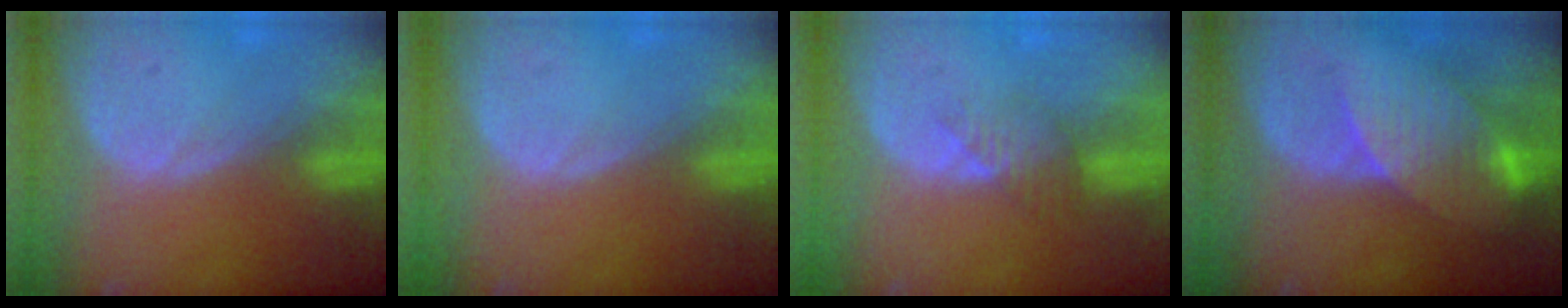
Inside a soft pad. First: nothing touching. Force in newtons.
{"total": 0.0}
{"total": 3.6, "press": 3.2, "slide": 1.6}
{"total": 8.4, "press": 7.6, "slide": 3.6}